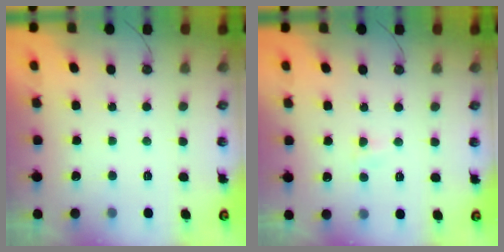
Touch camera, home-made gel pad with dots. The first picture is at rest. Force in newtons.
{"total": 2.5, "press": 2.5, "slide": 0.4}